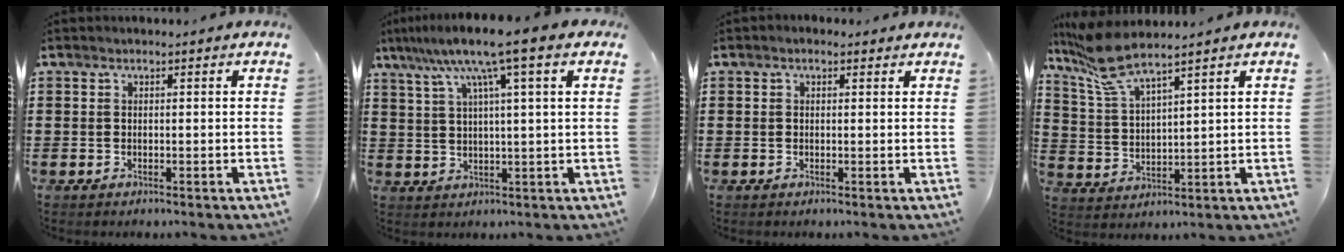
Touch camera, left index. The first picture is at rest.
{"total": 9.2, "force": [5.0, 0.2, 7.8], "torque": [-0.164, -0.006, 0.082]}
{"total": 0.7, "force": [0.2, 0.5, 0.5], "torque": [-0.011, 0.006, 0.002]}
{"total": 7.0, "force": [5.9, 0.7, 3.7], "torque": [-0.094, -0.015, 0.106]}